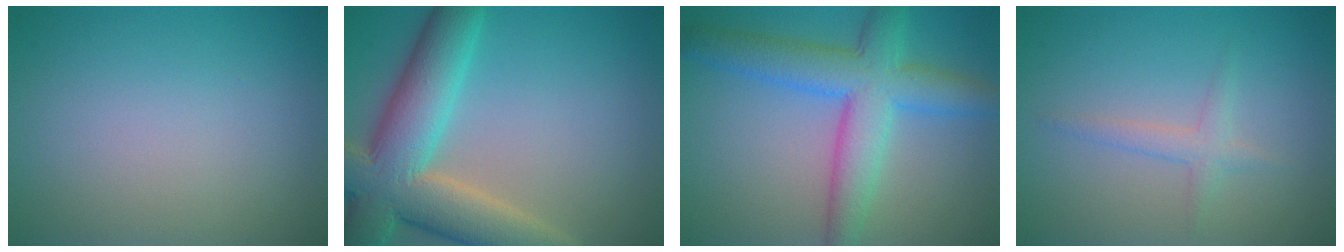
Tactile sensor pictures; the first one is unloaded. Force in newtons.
{"total": 10.6, "press": 10.5, "slide": 0.9}
{"total": 6.9, "press": 6.9, "slide": 0.3}
{"total": 1.7, "press": 1.7, "slide": 0.1}